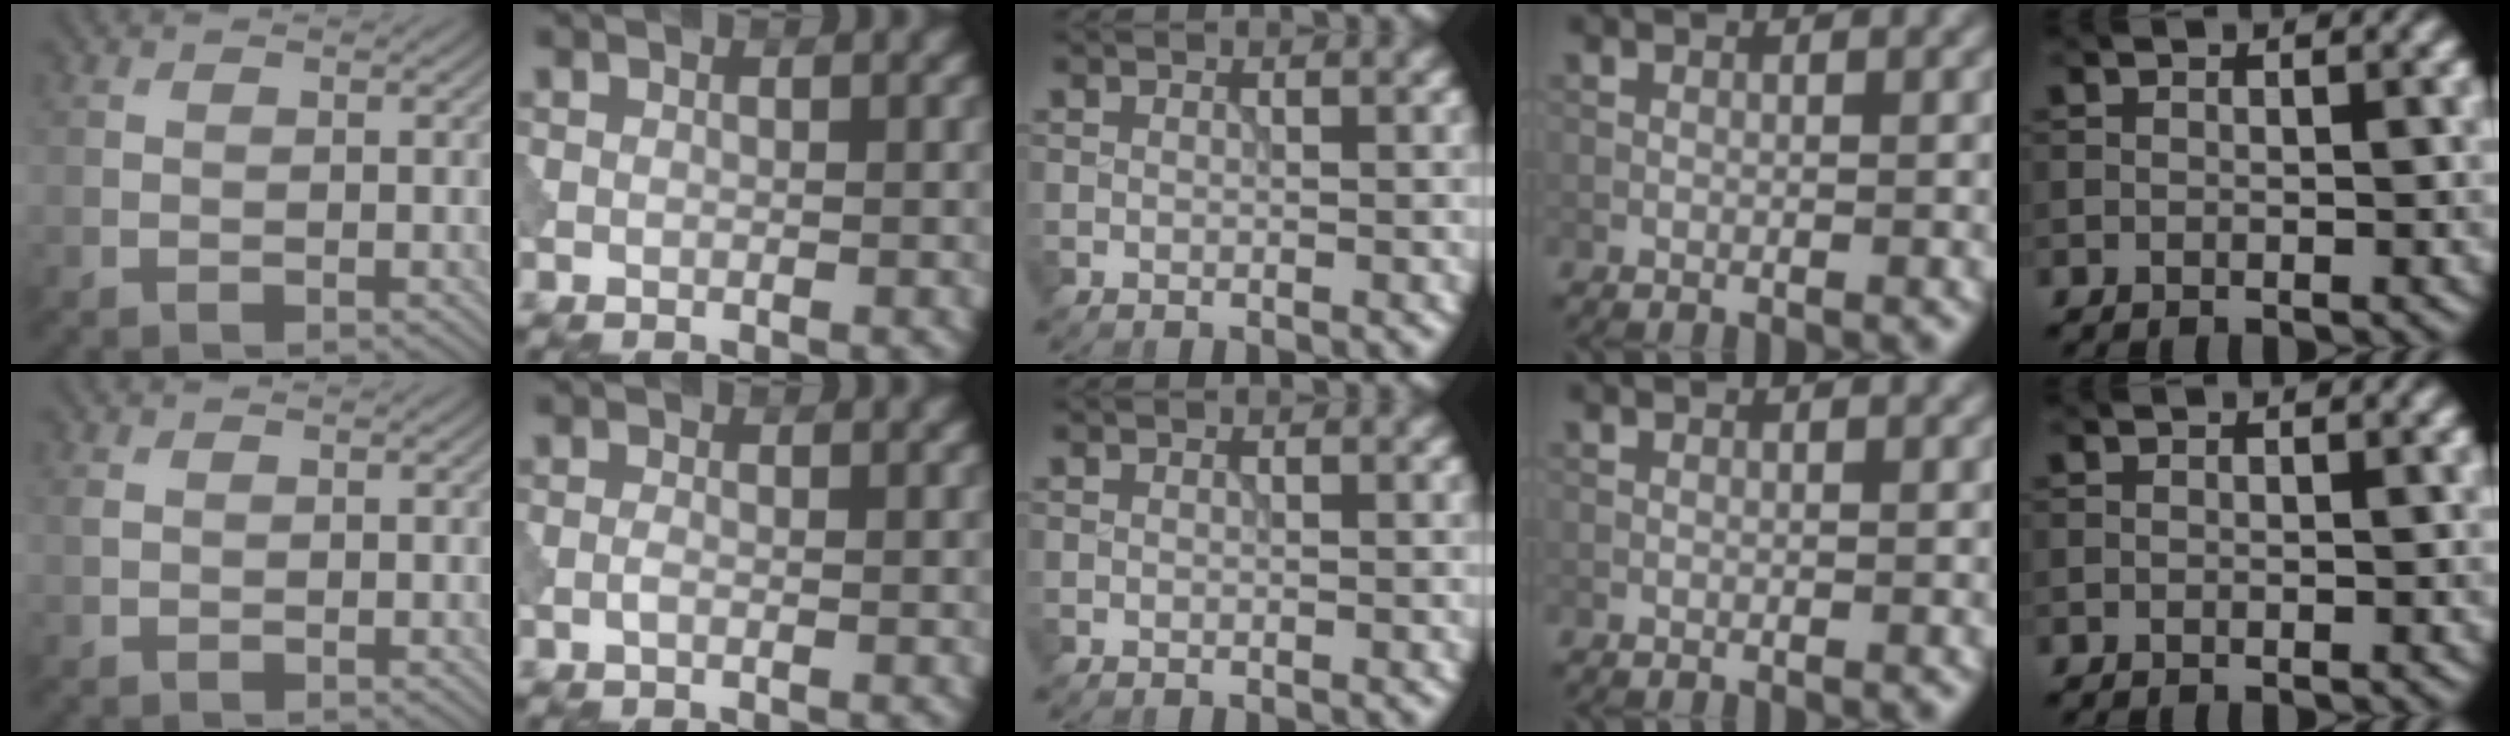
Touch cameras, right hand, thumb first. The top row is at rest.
{"thumb": {"total": 0.7, "force": [0.3, 0.4, 0.5], "torque": [-0.018, 0.002, 0.007]}, "index": {"total": 0.5, "force": [-0.3, 0.1, 0.4], "torque": [-0.013, 0.000, -0.006]}}